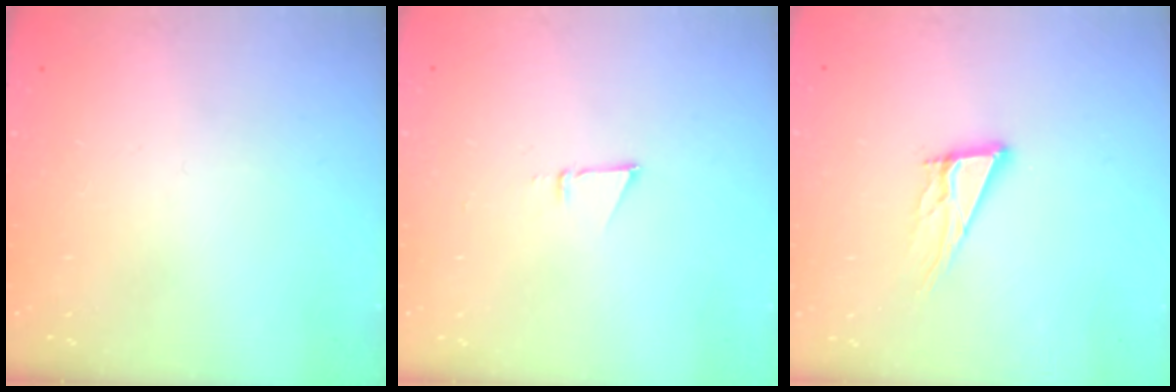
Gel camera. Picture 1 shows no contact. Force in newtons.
{"total": 3.0, "press": 2.9, "slide": 0.8}
{"total": 11.5, "press": 11.2, "slide": 2.6}